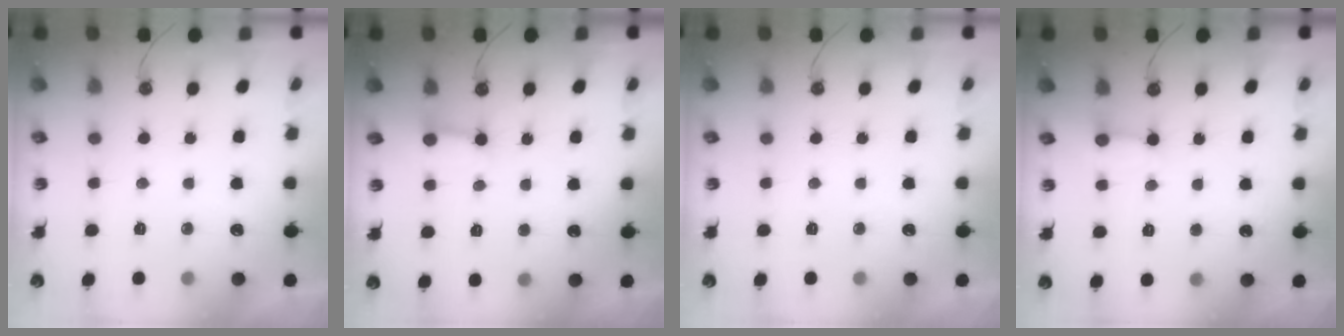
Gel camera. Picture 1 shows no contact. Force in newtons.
{"total": 3.8, "press": 3.7, "slide": 0.5}
{"total": 0.0}
{"total": 2.5, "press": 2.4, "slide": 0.4}